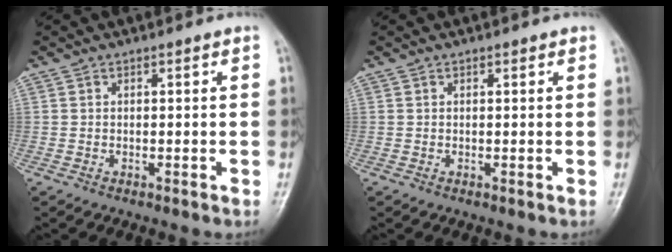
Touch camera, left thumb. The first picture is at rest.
{"total": 0.6, "force": [0.4, 0.3, 0.4], "torque": [-0.005, -0.001, 0.004]}